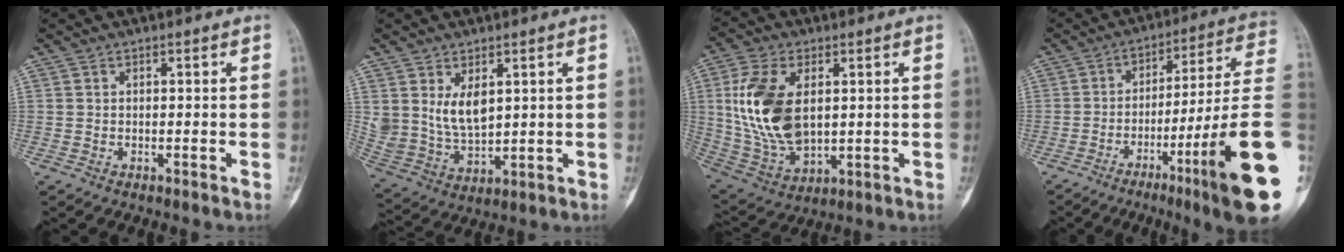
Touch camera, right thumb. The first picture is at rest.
{"total": 8.3, "force": [3.1, 4.9, 6.0], "torque": [-0.103, -0.020, 0.079]}
{"total": 16.9, "force": [2.7, 9.8, 13.5], "torque": [-0.268, -0.012, 0.065]}
{"total": 22.5, "force": [-7.3, 0.7, 21.3], "torque": [-0.271, 0.024, -0.112]}